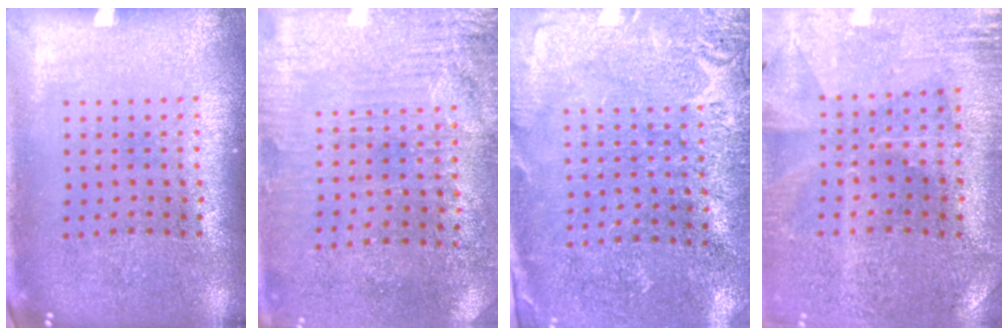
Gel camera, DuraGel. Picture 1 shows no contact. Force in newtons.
{"total": 3.2, "press": 2.9, "slide": 1.4}
{"total": 2.7, "press": 2.6, "slide": 0.6}
{"total": 0.5, "press": 0.5, "slide": 0.3}